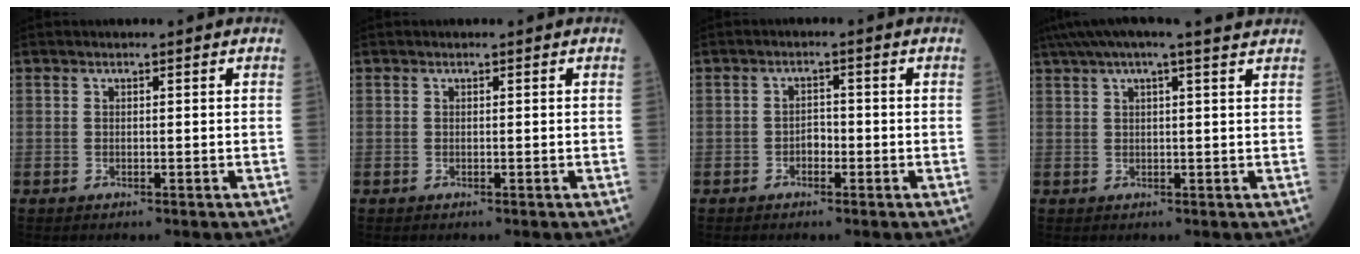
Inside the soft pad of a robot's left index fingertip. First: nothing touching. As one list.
[{"total": 0.0}, {"total": 1.8, "force": [-0.8, 1.1, 1.2], "torque": [-0.015, 0.006, -0.016]}, {"total": 10.1, "force": [8.3, 0.3, 5.7], "torque": [-0.102, 0.046, 0.104]}]